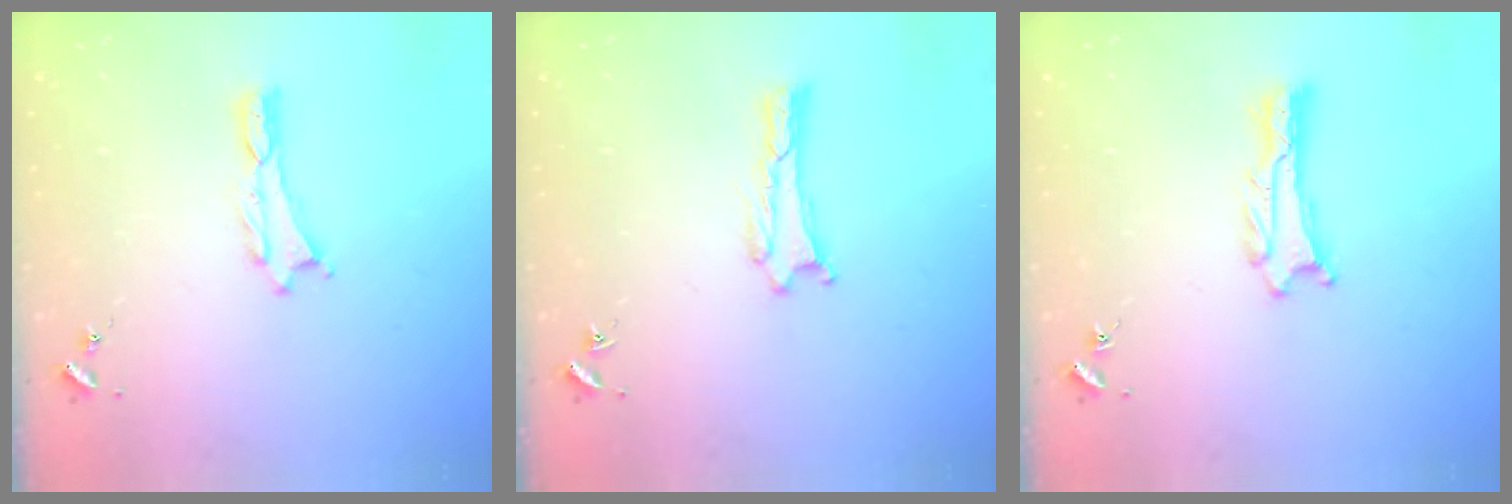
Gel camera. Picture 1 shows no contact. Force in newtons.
{"total": 0.0}
{"total": 0.9, "press": 0.8, "slide": 0.1}